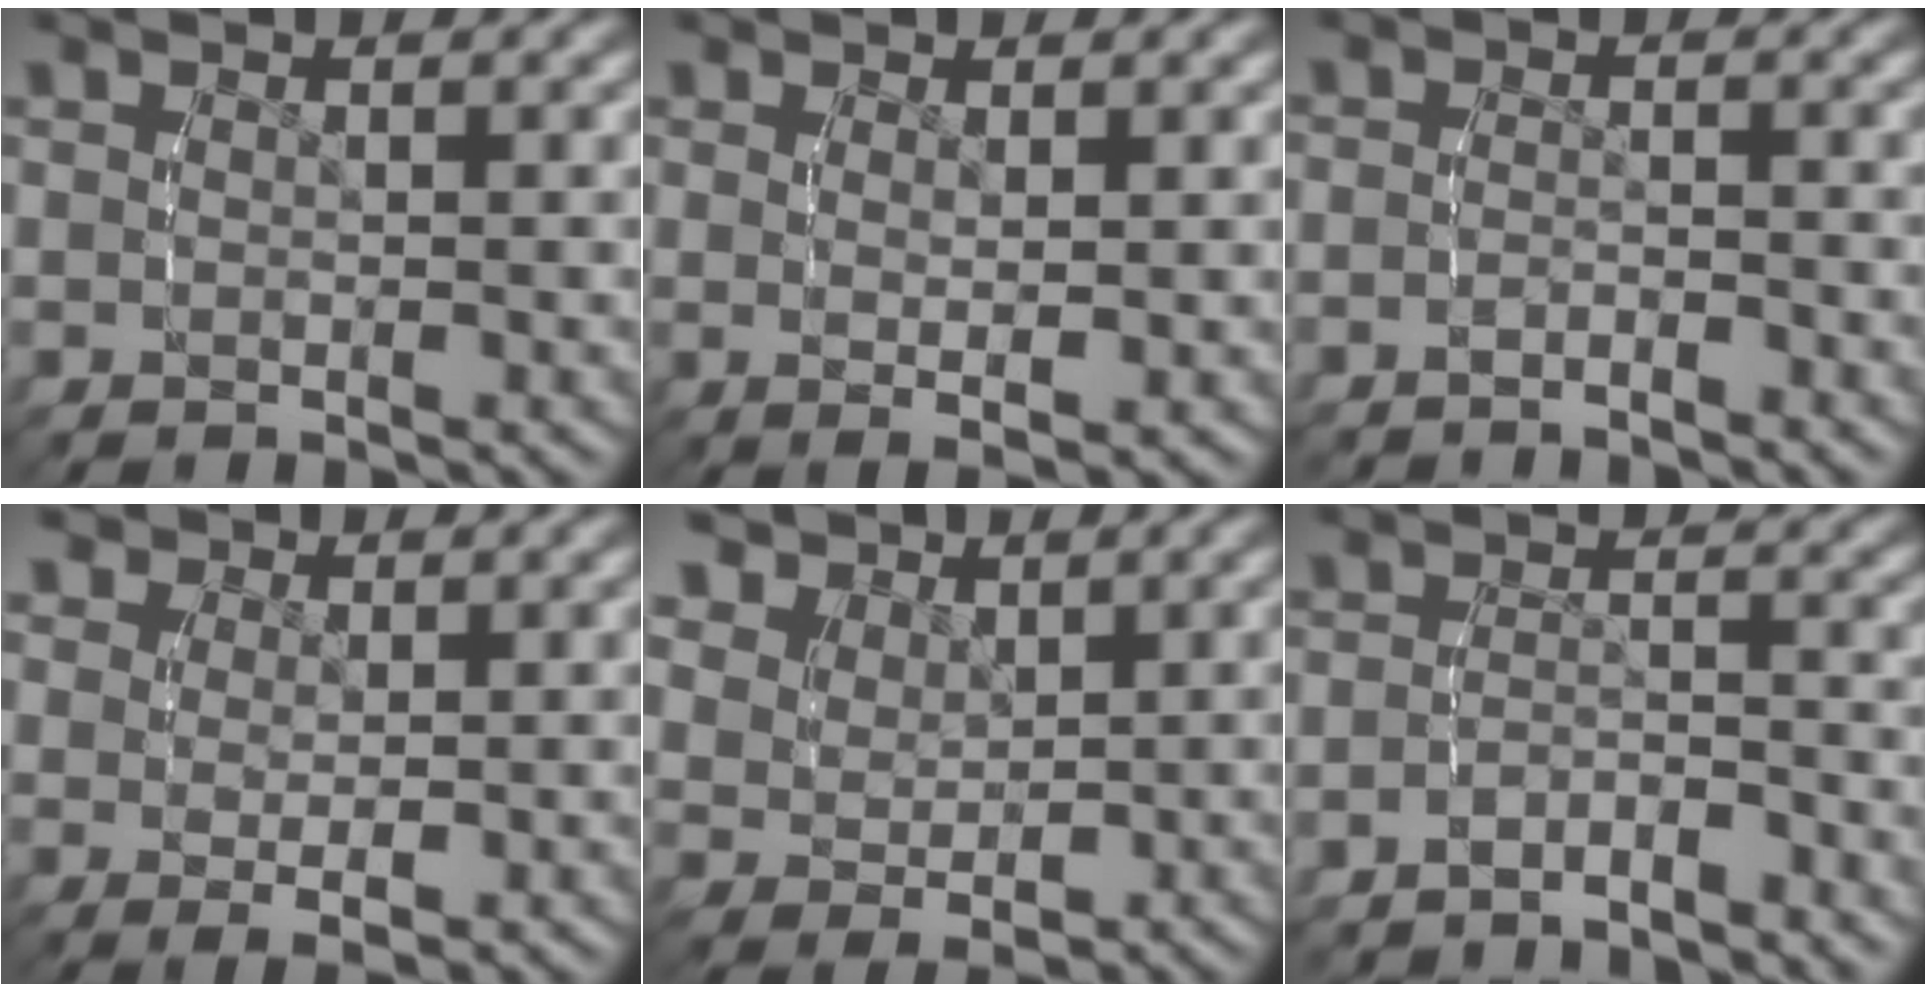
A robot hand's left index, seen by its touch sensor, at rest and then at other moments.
{"total": 1.8, "force": [0.3, -0.2, 1.8], "torque": [-0.029, -0.016, 0.018]}
{"total": 2.3, "force": [-2.2, 0.7, 0.1], "torque": [-0.010, -0.009, -0.036]}
{"total": 2.9, "force": [1.1, 1.5, 2.2], "torque": [-0.039, -0.018, 0.031]}
{"total": 7.2, "force": [3.3, 4.9, 4.2], "torque": [-0.073, -0.012, 0.065]}
{"total": 4.4, "force": [-4.1, 1.4, 0.6], "torque": [-0.012, -0.017, -0.068]}